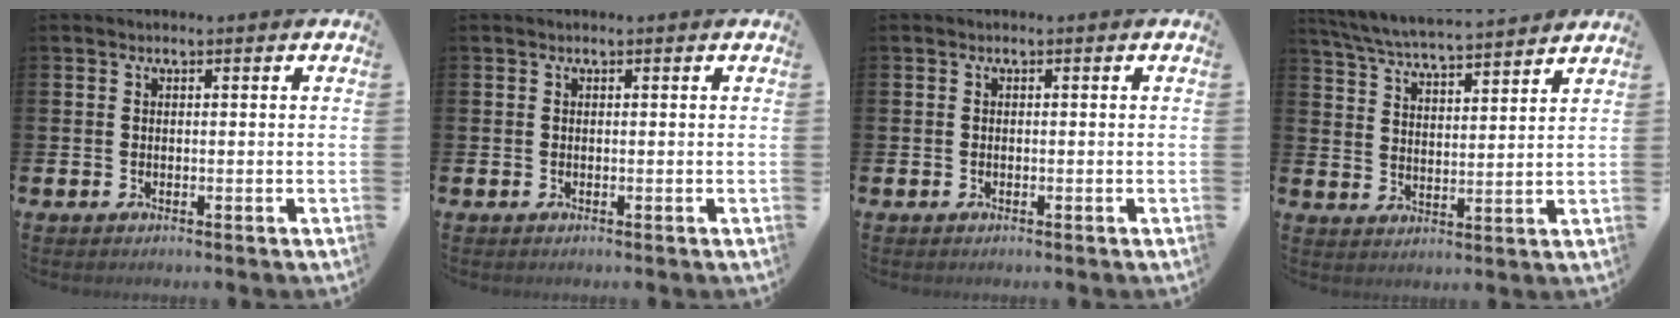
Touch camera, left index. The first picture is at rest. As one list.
[{"total": 0.0}, {"total": 0.0}, {"total": 6.2, "force": [6.0, 0.1, 1.5], "torque": [-0.056, -0.042, 0.105]}]